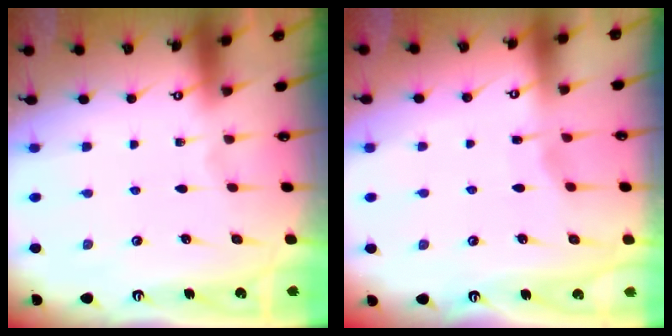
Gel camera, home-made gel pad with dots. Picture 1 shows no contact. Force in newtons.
{"total": 2.6, "press": 2.6, "slide": 0.4}